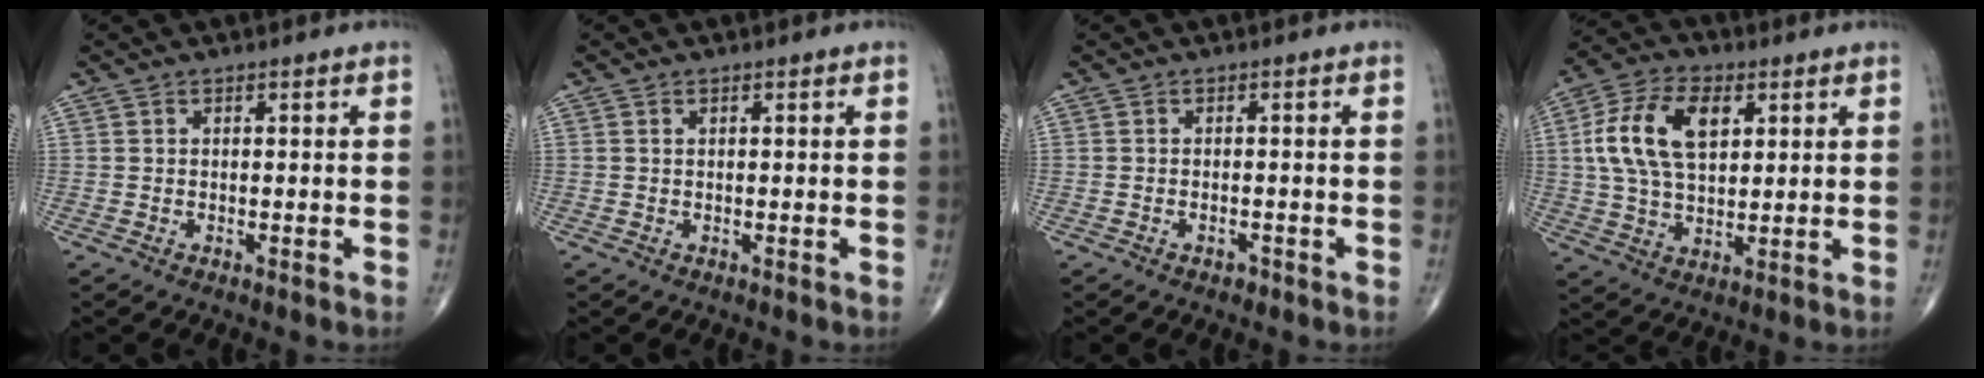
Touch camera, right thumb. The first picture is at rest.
{"total": 0.0}
{"total": 1.1, "force": [-0.7, 0.6, 0.5], "torque": [-0.009, 0.003, -0.010]}
{"total": 14.3, "force": [3.7, 8.3, 11.0], "torque": [-0.206, 0.005, 0.068]}